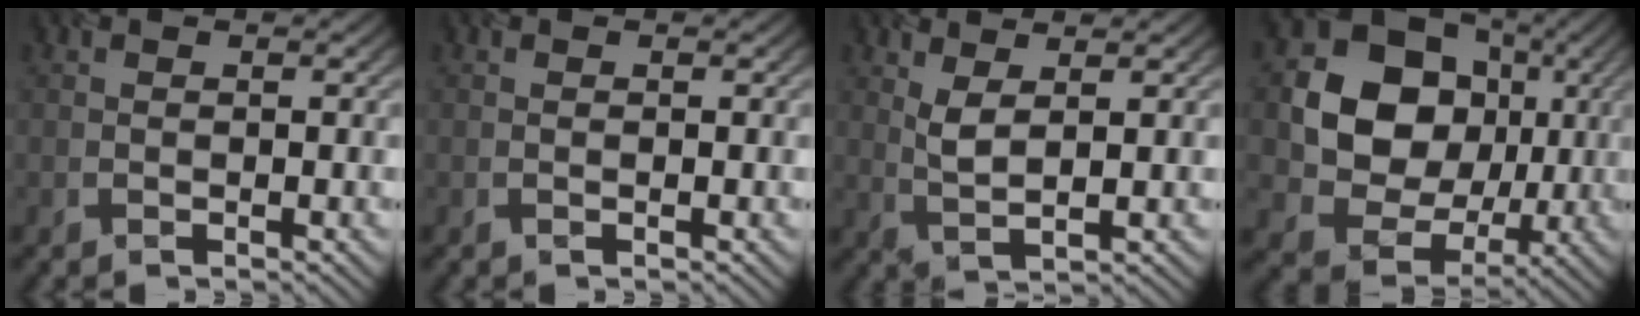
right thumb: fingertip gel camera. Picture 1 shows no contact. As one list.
[{"total": 0.0}, {"total": 3.1, "force": [1.7, 0.8, 2.5], "torque": [-0.065, -0.005, 0.038]}, {"total": 13.8, "force": [2.0, 11.9, 6.8], "torque": [-0.141, -0.007, 0.034]}]